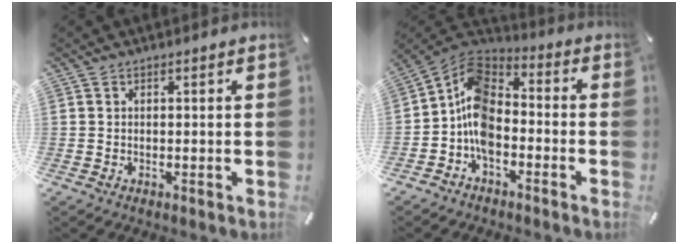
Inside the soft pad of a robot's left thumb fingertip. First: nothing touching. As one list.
[{"total": 11.0, "force": [-4.7, 7.3, 6.8], "torque": [-0.156, 0.017, -0.095]}]